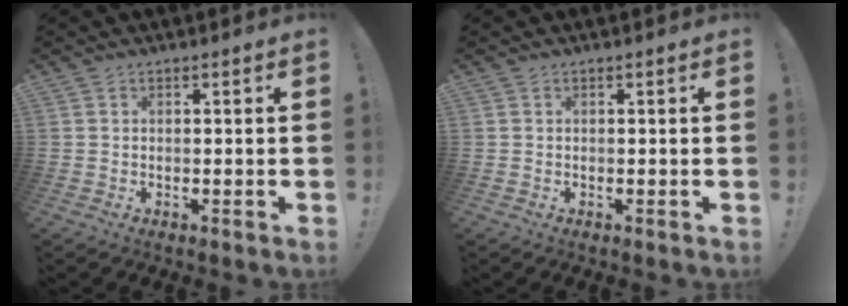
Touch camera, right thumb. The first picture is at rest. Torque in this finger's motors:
{"motor_torque": [0.00, 0.00, 0.00, 0.00, 0.00]}